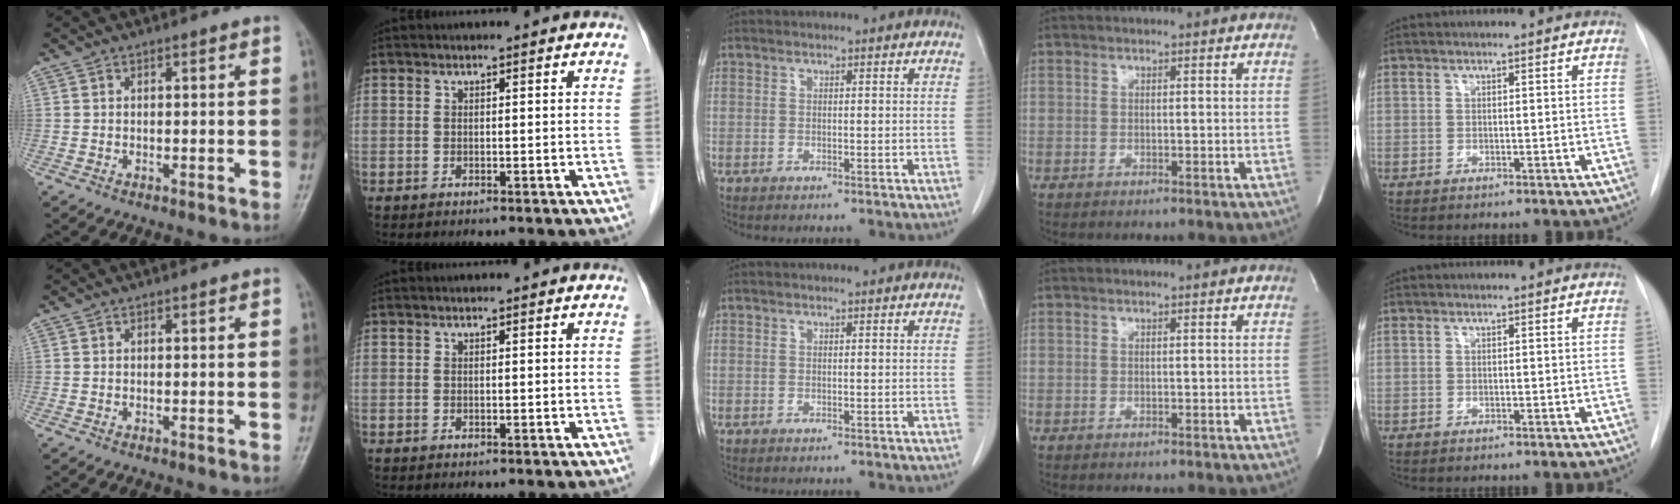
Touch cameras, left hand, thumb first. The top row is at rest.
{}